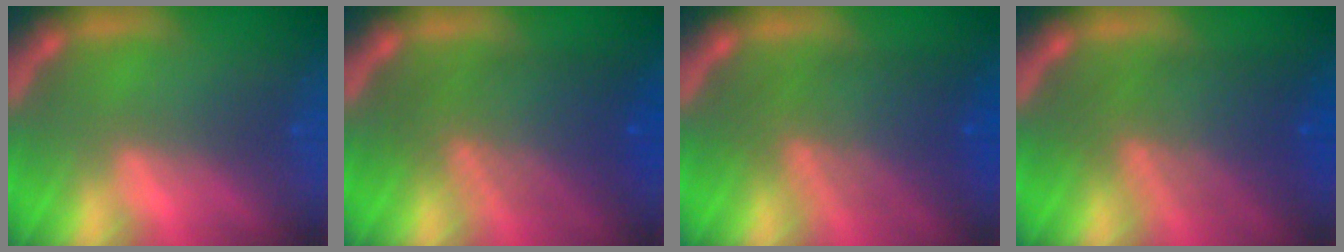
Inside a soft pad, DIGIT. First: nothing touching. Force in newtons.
{"total": 7.1}
{"total": 7.1}
{"total": 7.1}